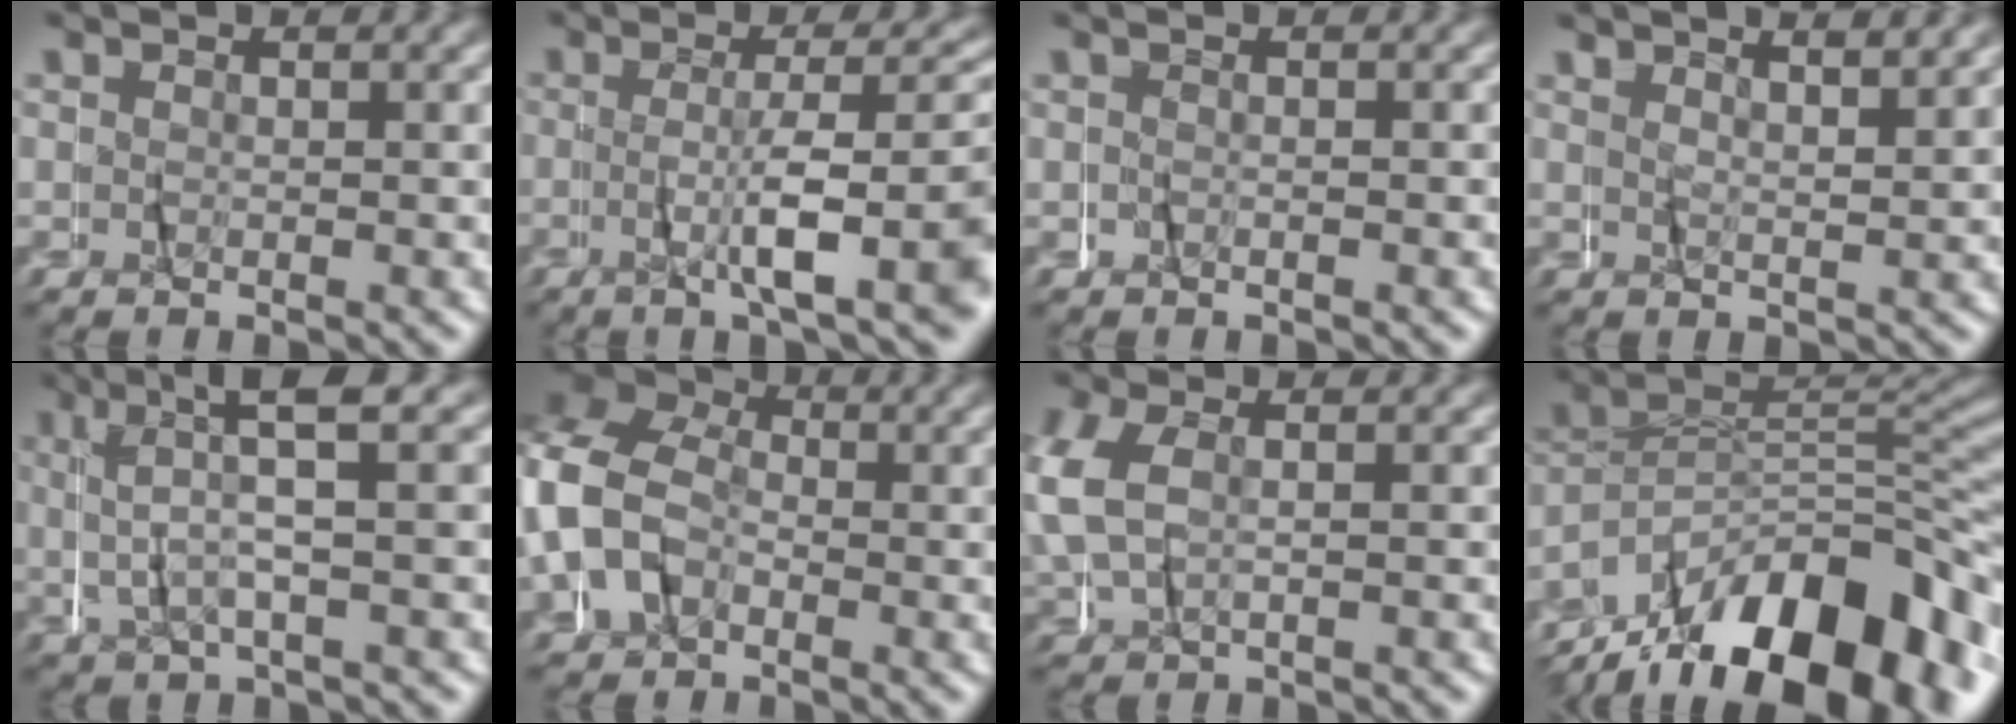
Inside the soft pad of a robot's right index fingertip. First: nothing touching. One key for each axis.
{"total": 6.3, "fx": -1.9, "fy": 0.1, "fz": 6.0, "tx": -0.088, "ty": -0.001, "tz": -0.029}
{"total": 0.6, "fx": -0.5, "fy": -0.3, "fz": -0.1, "tx": -0.004, "ty": 0.003, "tz": -0.012}
{"total": 2.2, "fx": 2.0, "fy": -0.7, "fz": 0.5, "tx": -0.023, "ty": 0.004, "tz": 0.032}
{"total": 4.2, "fx": 1.8, "fy": -0.1, "fz": 3.9, "tx": -0.080, "ty": 0.021, "tz": 0.025}
{"total": 11.5, "fx": 0.2, "fy": 10.1, "fz": 5.6, "tx": -0.137, "ty": -0.002, "tz": -0.014}
{"total": 4.4, "fx": 0.1, "fy": 3.5, "fz": 2.7, "tx": -0.092, "ty": -0.007, "tz": 0.003}
{"total": 14.4, "fx": -8.2, "fy": 7.2, "fz": 9.4, "tx": -0.149, "ty": -0.013, "tz": -0.132}